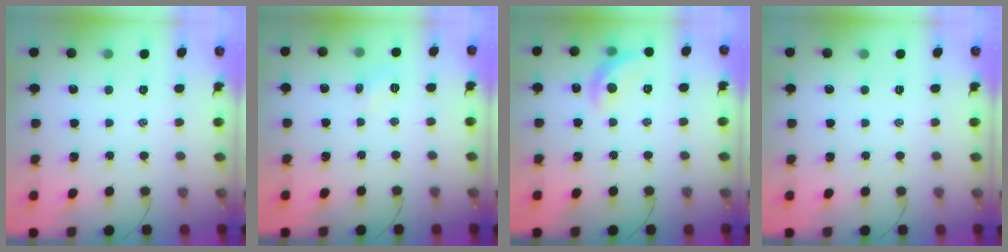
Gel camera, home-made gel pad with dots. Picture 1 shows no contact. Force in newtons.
{"total": 5.1, "press": 4.9, "slide": 1.6}
{"total": 9.3, "press": 9.2, "slide": 1.2}
{"total": 0.0}